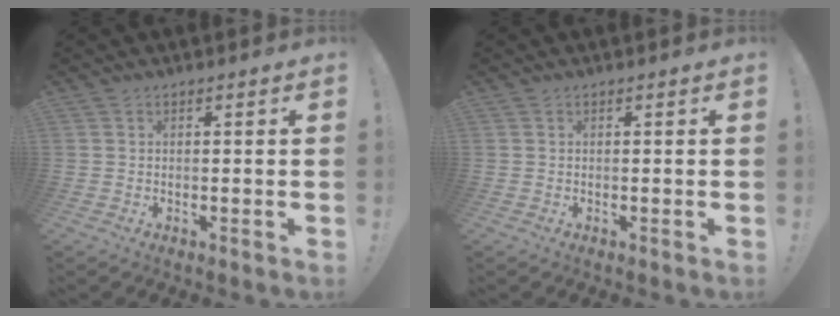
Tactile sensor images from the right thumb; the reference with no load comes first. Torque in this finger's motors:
{"motor_torque": [0.00, 0.00, 0.00, 0.00, 0.03]}